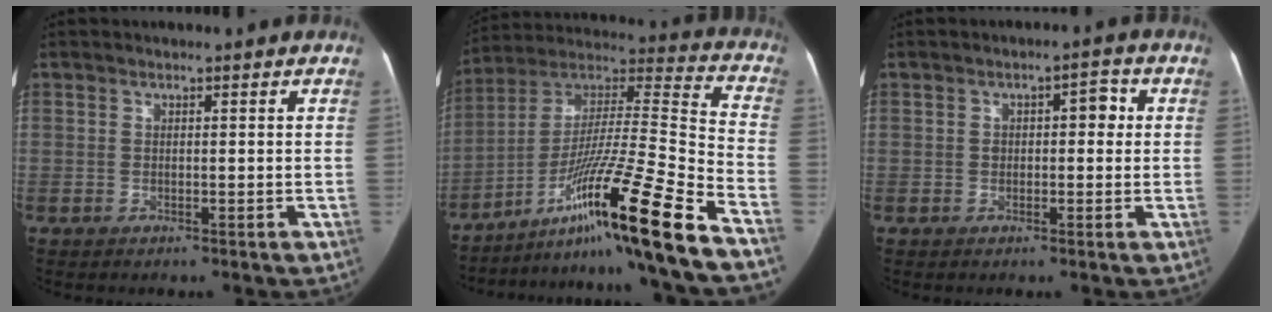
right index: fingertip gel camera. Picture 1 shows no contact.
{"total": 24.1, "force": [-14.7, -1.3, 19.1], "torque": [-0.311, -0.006, -0.254]}
{"total": 4.0, "force": [0.4, 2.3, 3.3], "torque": [-0.048, 0.032, 0.009]}